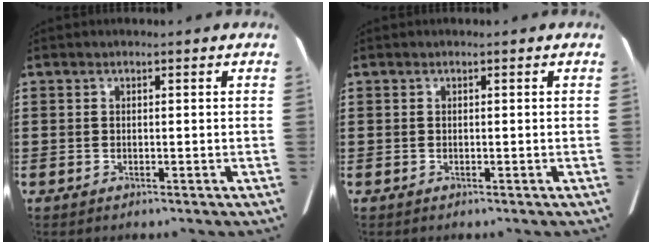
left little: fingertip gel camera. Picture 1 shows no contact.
{"total": 0.0}